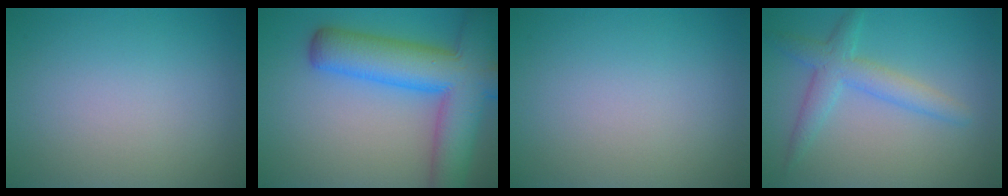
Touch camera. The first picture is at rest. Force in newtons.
{"total": 10.7, "press": 10.7, "slide": 0.6}
{"total": 0.0}
{"total": 3.4, "press": 3.4, "slide": 0.2}